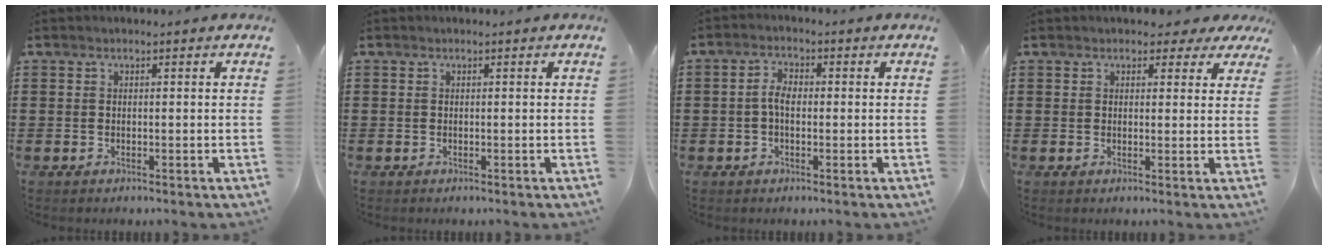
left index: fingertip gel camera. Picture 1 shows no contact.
{"total": 0.0}
{"total": 3.3, "force": [-0.3, 1.6, 2.9], "torque": [-0.061, 0.003, -0.008]}
{"total": 2.2, "force": [1.5, 1.3, 0.9], "torque": [-0.008, 0.003, 0.024]}